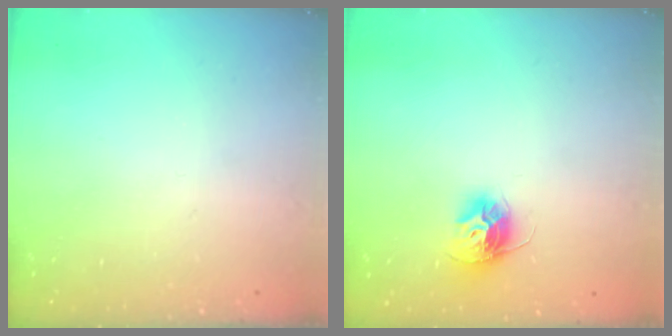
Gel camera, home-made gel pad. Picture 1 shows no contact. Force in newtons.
{"total": 10.3, "press": 10.3, "slide": 0.4}